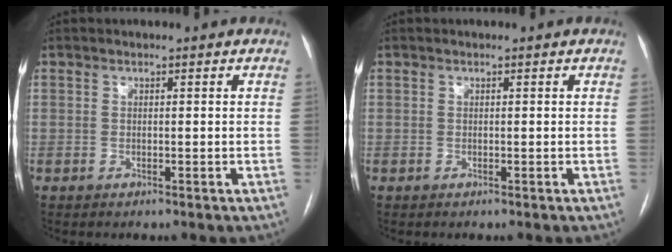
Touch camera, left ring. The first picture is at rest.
{"total": 0.0}